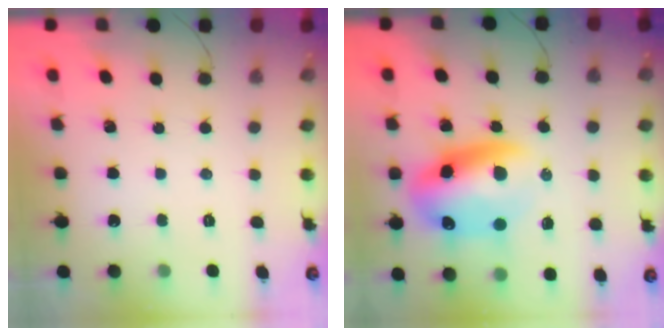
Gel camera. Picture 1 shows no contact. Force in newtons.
{"total": 14.3, "press": 14.0, "slide": 2.7}